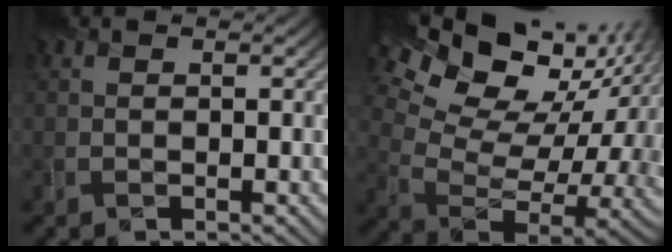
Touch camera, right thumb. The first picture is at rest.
{"total": 19.2, "force": [8.8, 11.5, 12.6], "torque": [-0.234, 0.035, 0.161]}